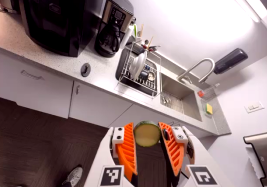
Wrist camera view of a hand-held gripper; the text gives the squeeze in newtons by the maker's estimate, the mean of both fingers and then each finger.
{"total": 10.7, "left": 10.7, "right": 10.7}